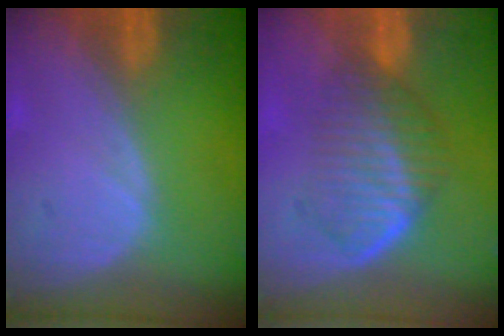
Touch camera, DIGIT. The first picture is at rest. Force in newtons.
{"total": 6.8, "press": 6.1, "slide": 3.1}